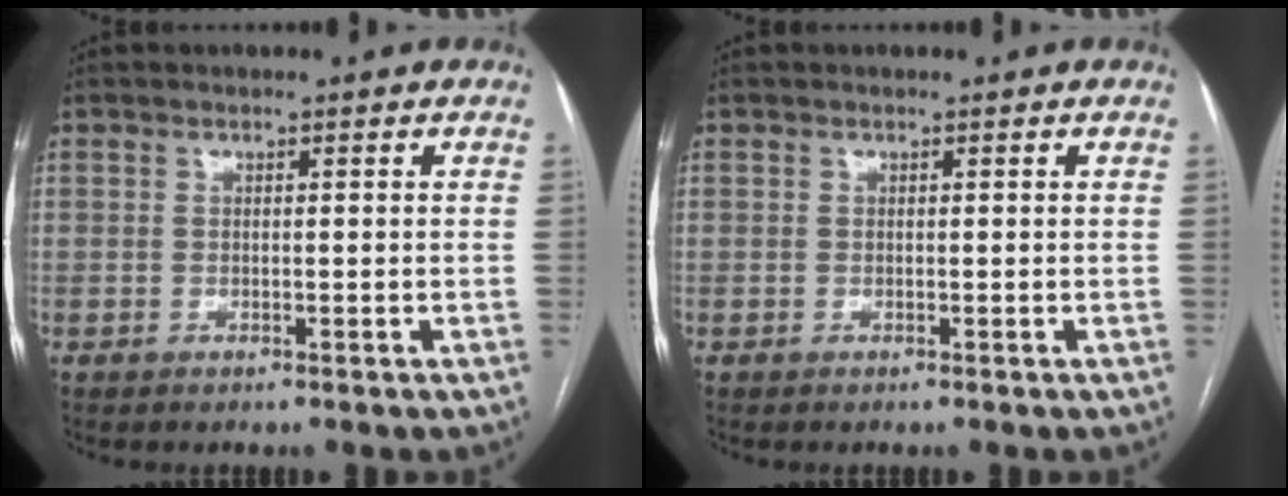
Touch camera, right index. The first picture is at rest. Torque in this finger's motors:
{"motor_torque": [0.00, 0.00, 0.00, 0.00]}